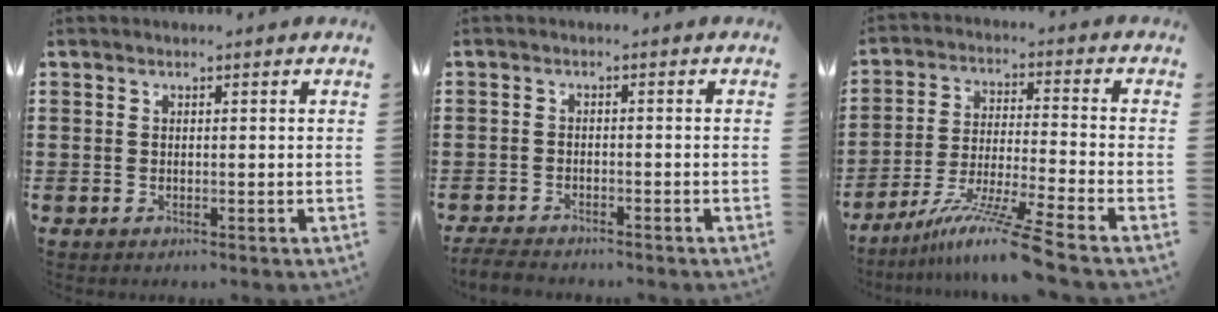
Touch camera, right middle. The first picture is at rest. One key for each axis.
{"total": 2.7, "fx": -2.7, "fy": 0.4, "fz": 0.5, "tx": -0.018, "ty": -0.003, "tz": -0.058}
{"total": 10.1, "fx": -8.0, "fy": -0.9, "fz": 6.2, "tx": -0.120, "ty": -0.009, "tz": -0.158}